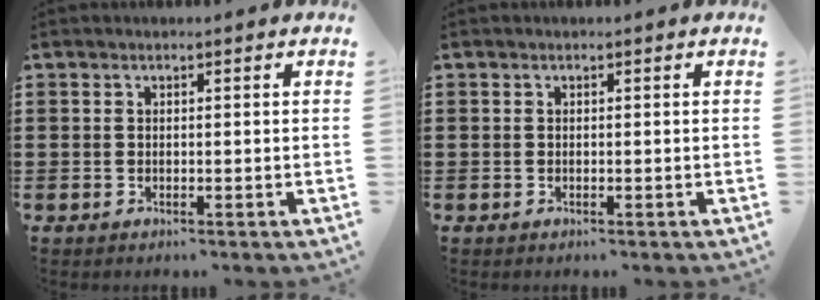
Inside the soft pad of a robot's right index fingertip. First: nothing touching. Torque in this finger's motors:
{"motor_torque": [0.94, 0.93, 0.00, -0.01]}